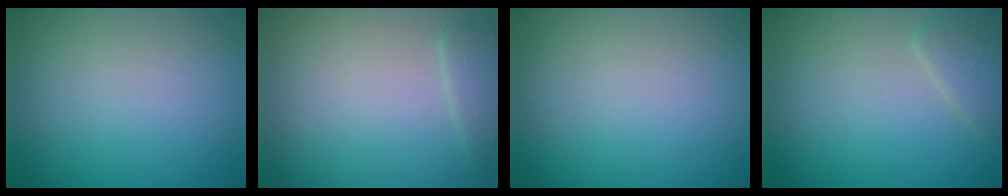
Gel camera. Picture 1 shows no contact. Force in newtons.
{"total": 1.5, "press": 1.4, "slide": 0.1}
{"total": 0.0}
{"total": 1.8, "press": 1.8, "slide": 0.1}